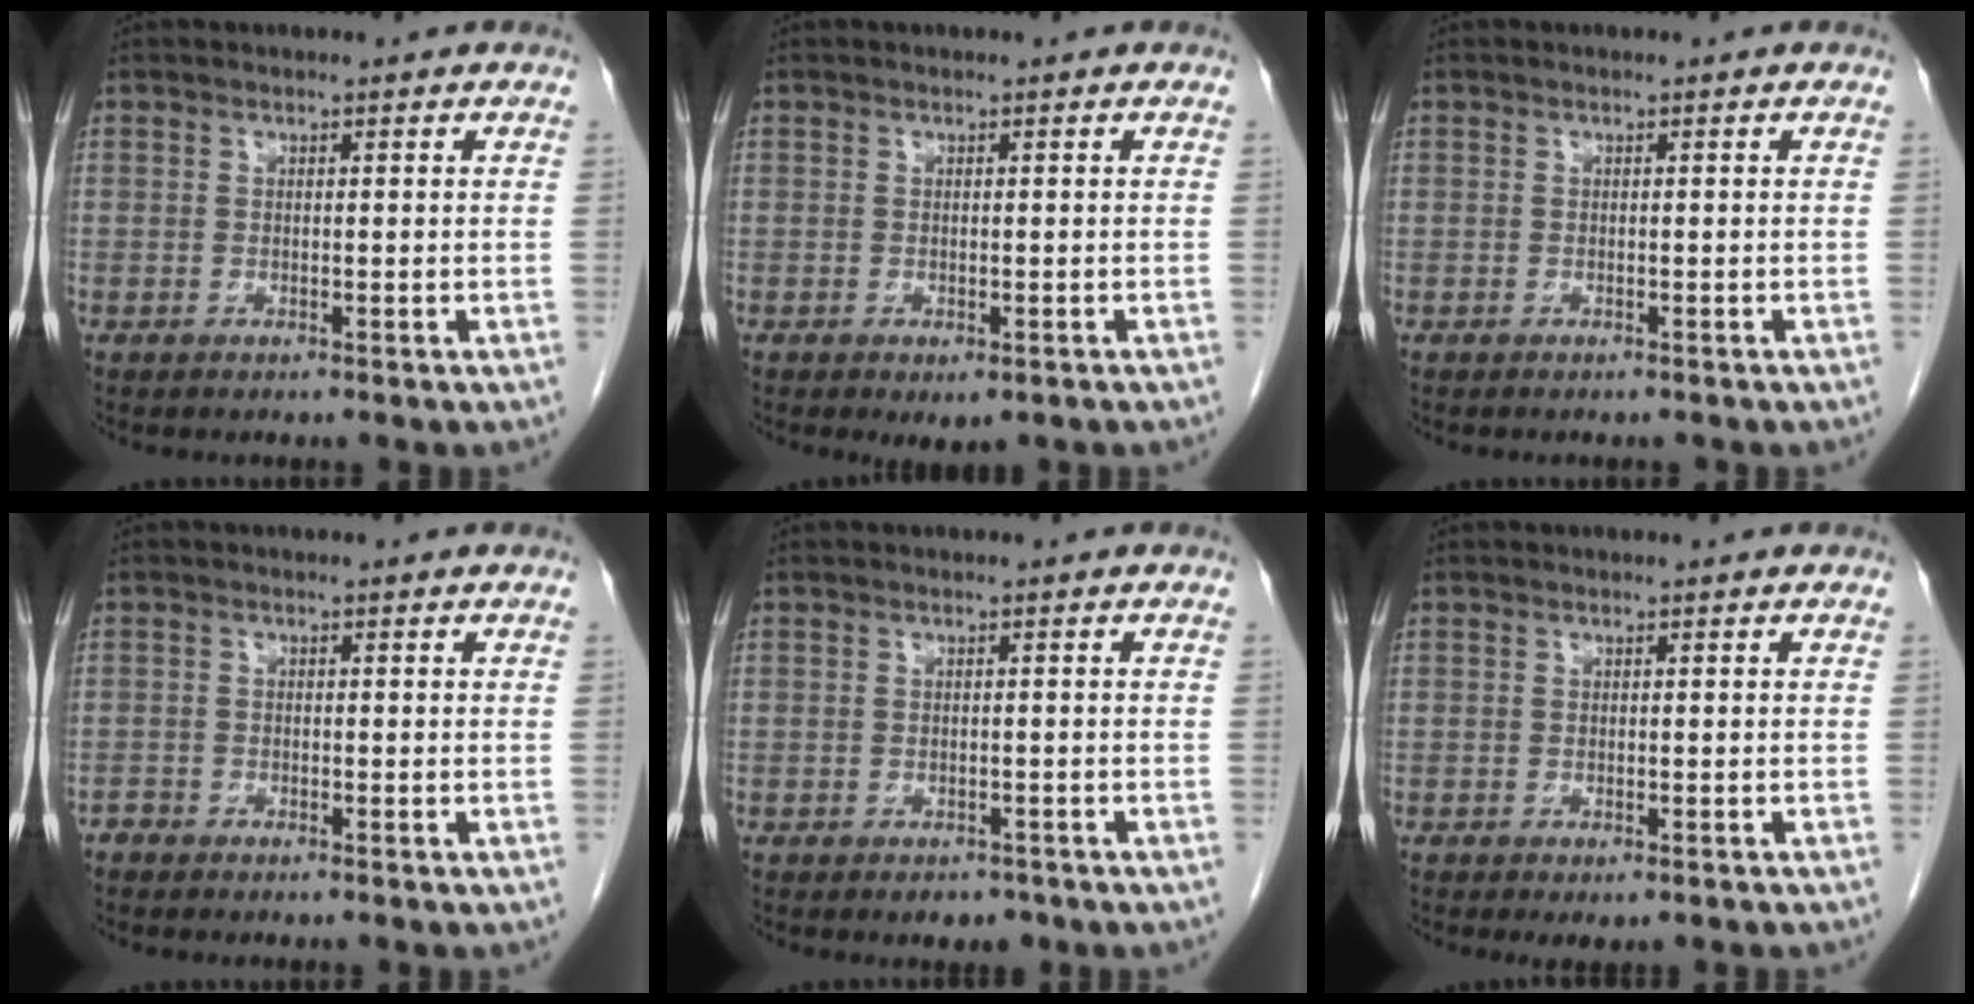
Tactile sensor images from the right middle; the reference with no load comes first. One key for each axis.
{"total": 2.2, "fx": -1.2, "fy": 1.1, "fz": 1.5, "tx": -0.014, "ty": -0.004, "tz": -0.008}
{"total": 1.2, "fx": -1.1, "fy": 0.3, "fz": 0.2, "tx": -0.008, "ty": -0.002, "tz": -0.015}
{"total": 1.0, "fx": -0.9, "fy": 0.4, "fz": 0.0, "tx": -0.001, "ty": 0.001, "tz": -0.020}
{"total": 2.3, "fx": -1.7, "fy": 1.2, "fz": 0.8, "tx": -0.007, "ty": 0.002, "tz": -0.016}
{"total": 2.0, "fx": -1.4, "fy": 0.8, "fz": 1.2, "tx": -0.012, "ty": -0.004, "tz": -0.014}